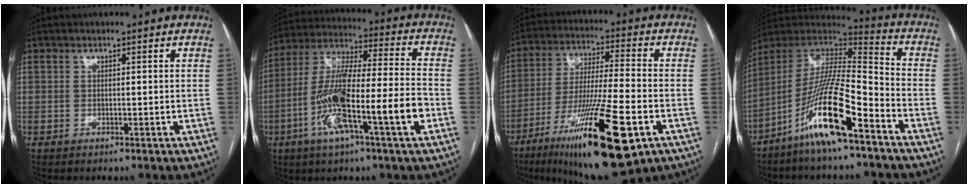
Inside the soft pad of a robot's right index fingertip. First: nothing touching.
{"total": 17.5, "force": [-5.9, 1.1, 16.4], "torque": [-0.308, 0.000, -0.107]}
{"total": 21.7, "force": [-10.1, 2.8, 19.0], "torque": [-0.318, -0.041, -0.165]}
{"total": 16.6, "force": [-9.6, 1.7, 13.4], "torque": [-0.271, -0.011, -0.179]}